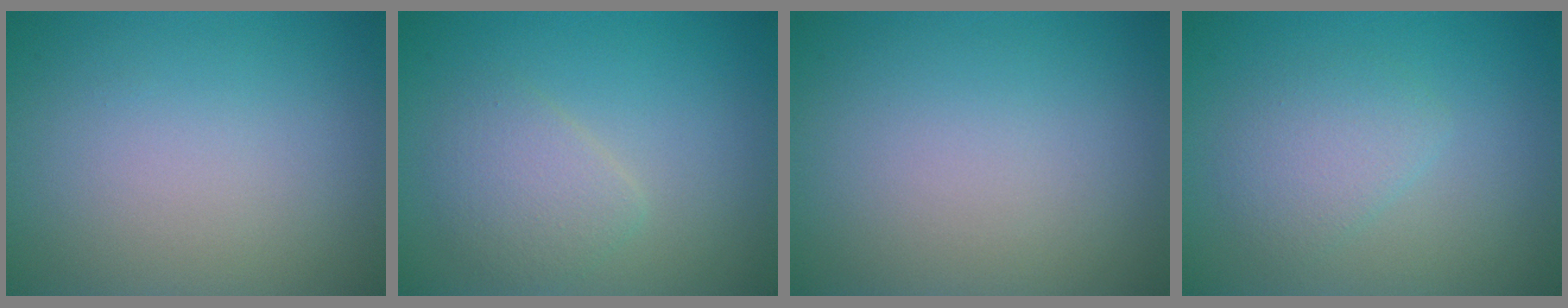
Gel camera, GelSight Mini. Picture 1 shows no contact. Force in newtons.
{"total": 2.6, "press": 2.6, "slide": 0.0}
{"total": 0.0}
{"total": 2.4, "press": 2.4, "slide": 0.1}